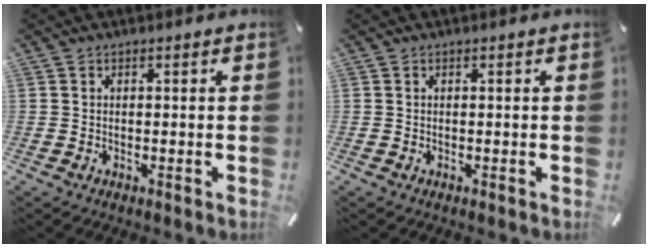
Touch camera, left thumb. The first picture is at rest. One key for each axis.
{"total": 0.0}